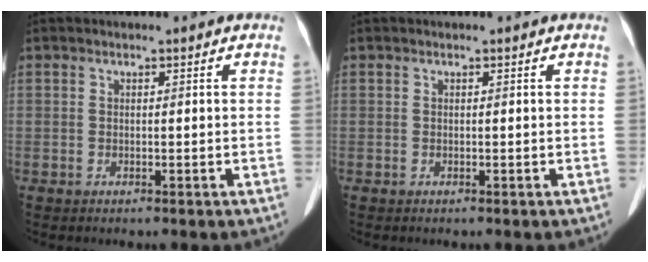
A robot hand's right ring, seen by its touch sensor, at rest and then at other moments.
{"total": 0.0}